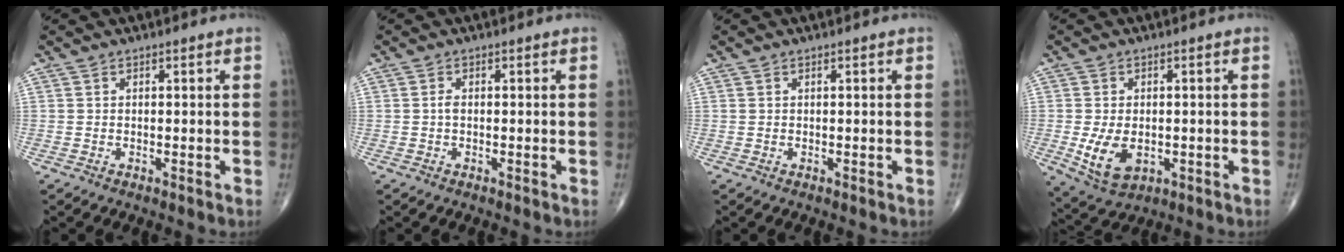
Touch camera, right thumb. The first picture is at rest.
{"total": 0.8, "force": [-0.1, 0.4, 0.7], "torque": [-0.017, 0.000, -0.003]}
{"total": 0.0}
{"total": 7.6, "force": [-1.4, 4.8, 5.8], "torque": [-0.101, -0.009, -0.012]}